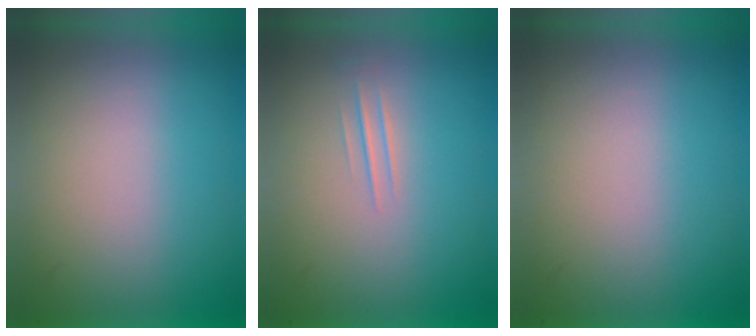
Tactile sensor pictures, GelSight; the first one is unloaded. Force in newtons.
{"total": 1.1}
{"total": 1.0}